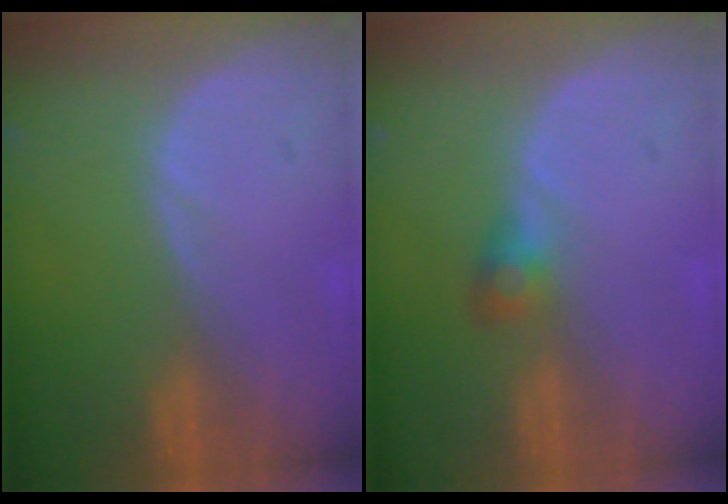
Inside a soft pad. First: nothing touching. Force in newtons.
{"total": 2.5, "press": 2.4, "slide": 0.7}